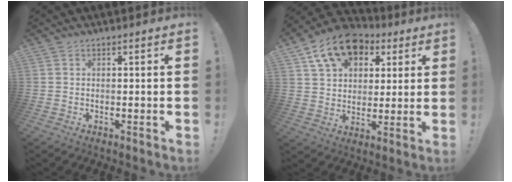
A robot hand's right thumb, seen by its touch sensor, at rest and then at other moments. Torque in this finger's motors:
{"motor_torque": [1.30, 1.31, 0.25, 0.25, 0.15]}